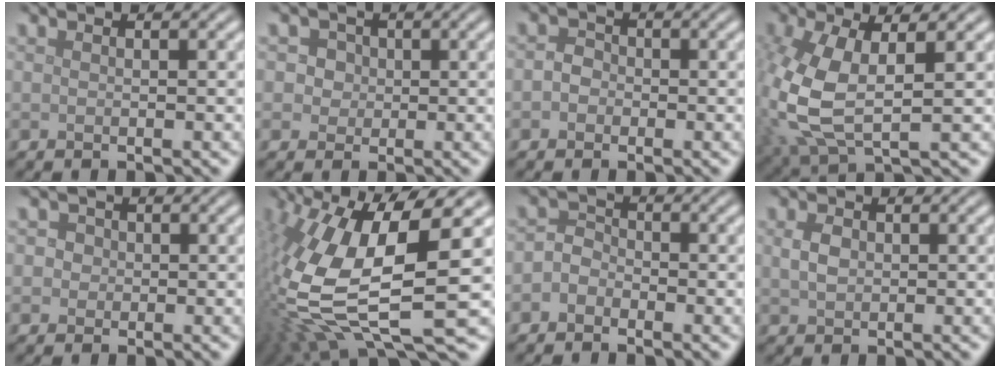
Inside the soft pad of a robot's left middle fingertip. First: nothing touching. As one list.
[{"total": 3.2, "force": [1.1, 2.7, 1.3], "torque": [-0.010, 0.013, 0.007]}, {"total": 1.5, "force": [-0.4, 1.4, 0.6], "torque": [-0.001, 0.001, -0.016]}, {"total": 7.7, "force": [0.6, 3.6, 6.8], "torque": [-0.167, -0.001, 0.013]}, {"total": 2.0, "force": [0.5, 1.8, 0.8], "torque": [0.003, 0.012, -0.002]}, {"total": 14.0, "force": [-0.9, 5.0, 13.1], "torque": [-0.301, -0.016, -0.005]}, {"total": 1.8, "force": [-0.9, 1.4, 0.7], "torque": [-0.007, 0.006, -0.028]}, {"total": 1.8, "force": [0.4, 1.3, 1.1], "torque": [-0.026, 0.002, 0.008]}]